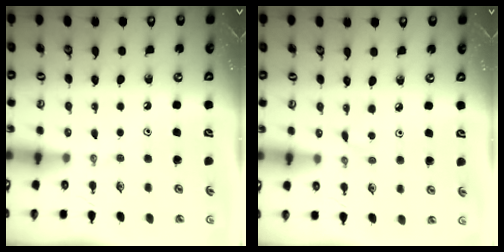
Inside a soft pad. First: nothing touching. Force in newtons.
{"total": 2.7, "press": 2.7, "slide": 0.3}